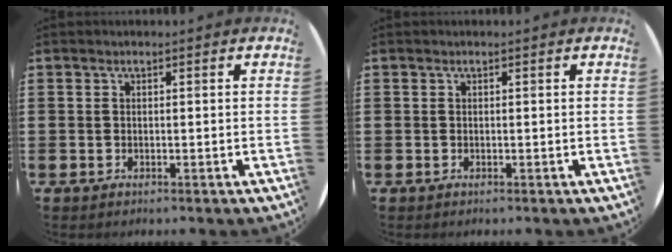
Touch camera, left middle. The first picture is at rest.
{"total": 0.0}